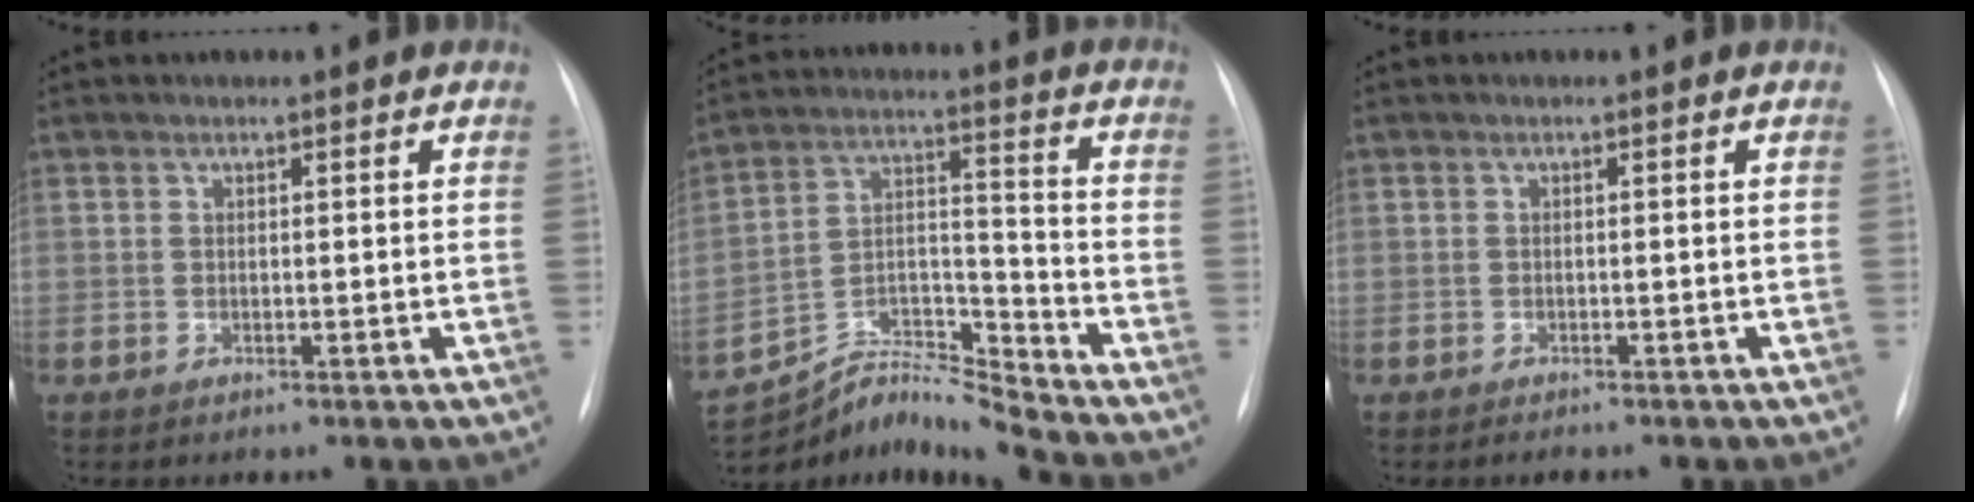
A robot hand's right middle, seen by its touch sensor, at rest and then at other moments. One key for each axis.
{"total": 10.7, "fx": -10.5, "fy": -2.3, "fz": 0.1, "tx": -0.002, "ty": 0.041, "tz": -0.190}
{"total": 0.8, "fx": -0.8, "fy": 0.2, "fz": 0.3, "tx": -0.009, "ty": -0.003, "tz": -0.009}